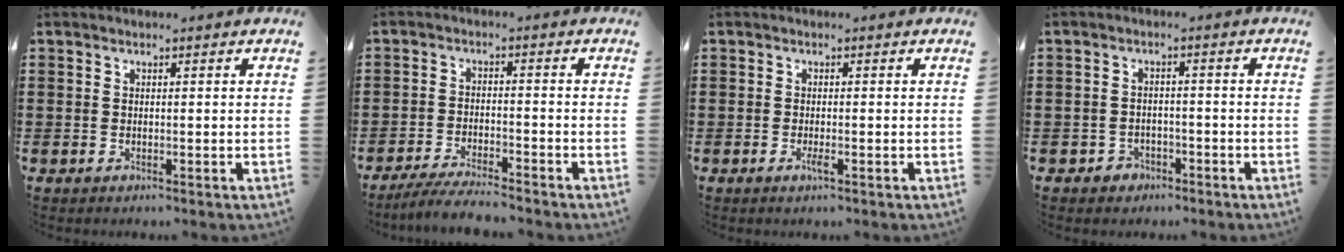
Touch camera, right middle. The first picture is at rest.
{"total": 4.6, "force": [-4.4, -0.1, 1.5], "torque": [-0.033, -0.009, -0.086]}
{"total": 1.1, "force": [-0.5, 0.1, 1.0], "torque": [-0.017, -0.002, -0.009]}
{"total": 2.0, "force": [-1.8, 1.0, 0.0], "torque": [-0.010, -0.001, -0.039]}